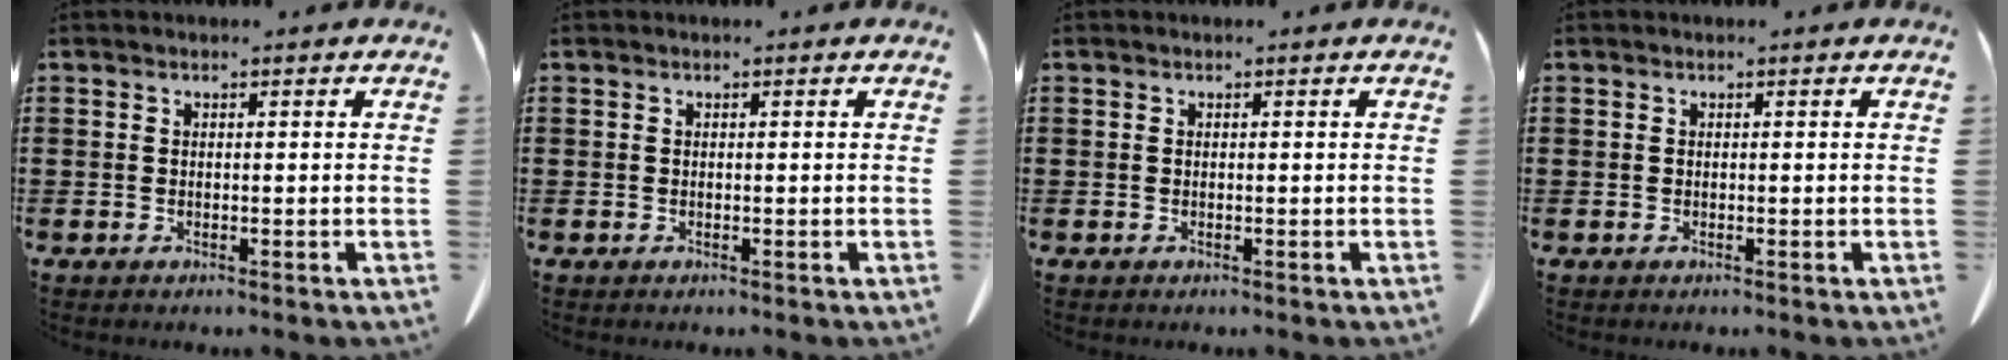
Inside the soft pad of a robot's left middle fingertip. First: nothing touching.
{"total": 0.0}
{"total": 0.0}
{"total": 0.0}